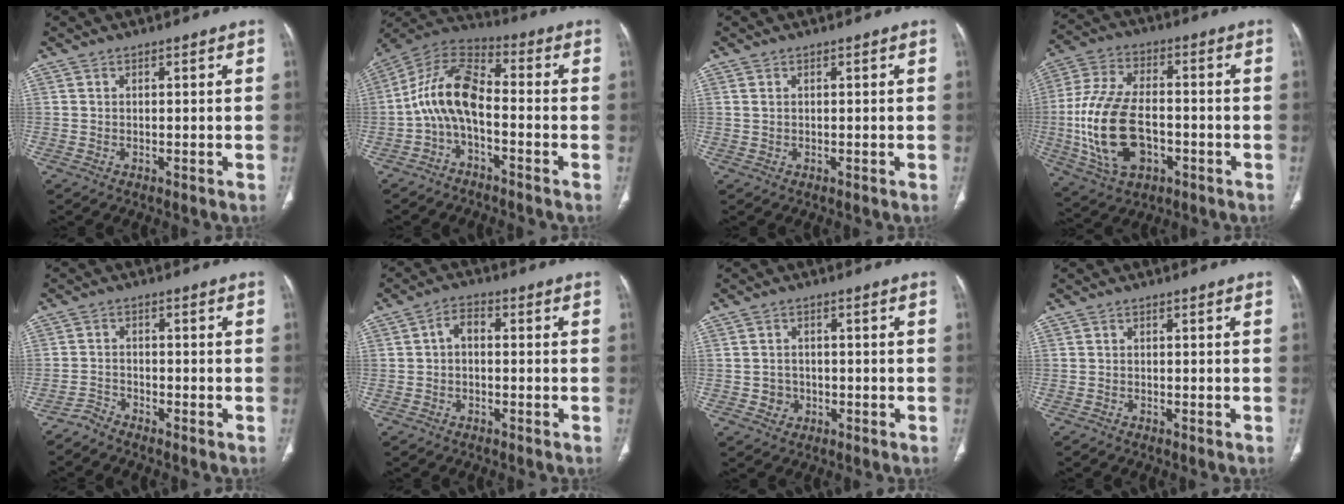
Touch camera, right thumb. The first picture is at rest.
{"total": 11.3, "force": [-2.6, 5.5, 9.5], "torque": [-0.181, 0.061, -0.063]}
{"total": 0.7, "force": [0.3, 0.4, 0.4], "torque": [-0.011, 0.004, 0.008]}
{"total": 17.9, "force": [-3.6, 10.5, 14.1], "torque": [-0.284, 0.018, -0.056]}
{"total": 2.3, "force": [-2.2, 0.2, -0.2], "torque": [0.006, 0.000, -0.049]}
{"total": 3.3, "force": [-0.2, 2.0, 2.6], "torque": [-0.040, 0.016, -0.011]}
{"total": 3.0, "force": [-0.8, 2.7, 0.7], "torque": [0.004, 0.009, -0.013]}
{"total": 0.0}